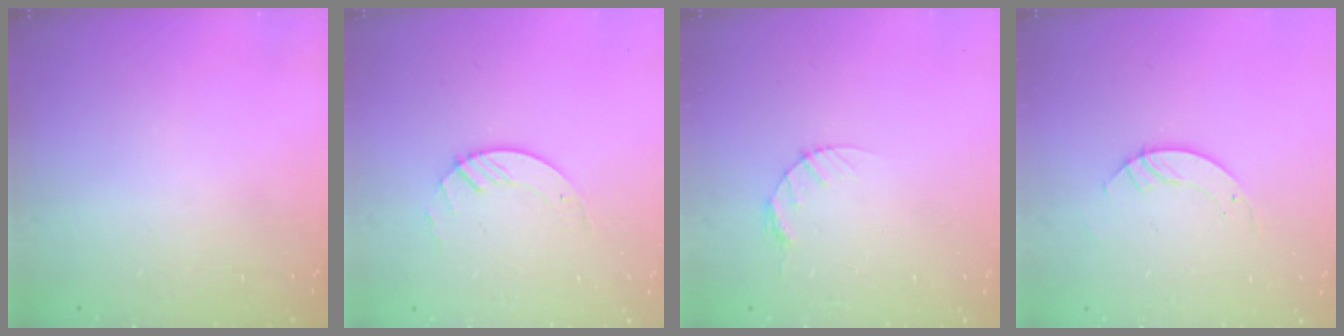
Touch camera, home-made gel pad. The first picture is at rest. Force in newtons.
{"total": 3.9, "press": 3.9, "slide": 0.4}
{"total": 3.9, "press": 3.8, "slide": 0.5}
{"total": 3.5, "press": 3.5, "slide": 0.1}